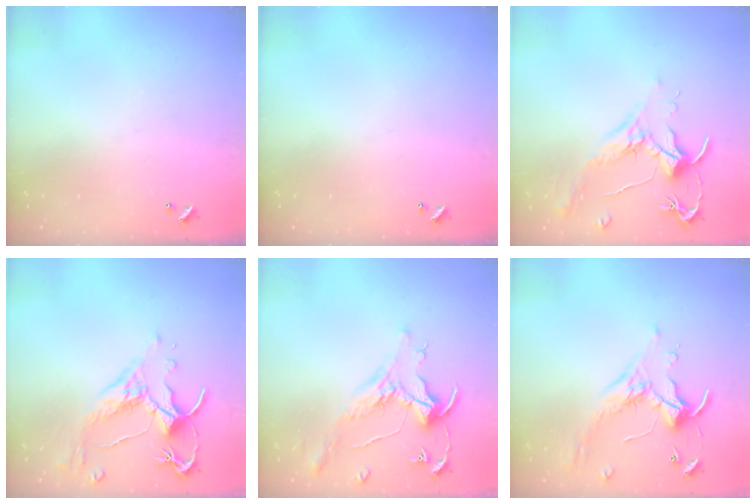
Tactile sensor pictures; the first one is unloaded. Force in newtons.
{"total": 0.0}
{"total": 1.8, "press": 1.7, "slide": 0.8}
{"total": 2.5, "press": 2.1, "slide": 1.4}
{"total": 1.6, "press": 1.4, "slide": 0.7}
{"total": 0.9, "press": 0.5, "slide": 0.7}